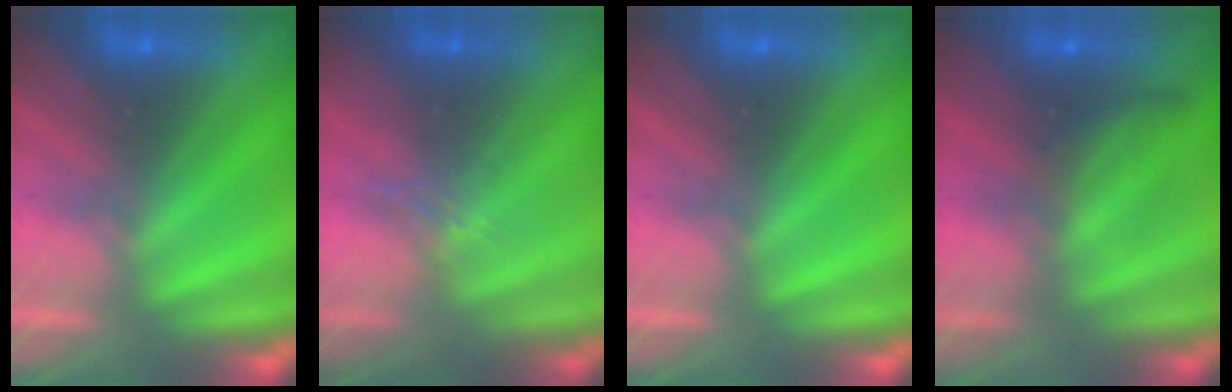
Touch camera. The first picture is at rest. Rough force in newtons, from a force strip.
{"total": 1.0}
{"total": 0.0}
{"total": 10.8}